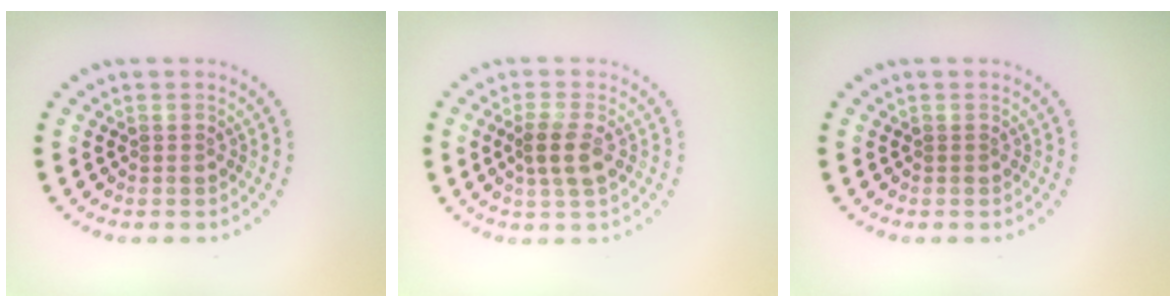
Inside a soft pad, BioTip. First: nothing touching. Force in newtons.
{"total": 2.9, "press": 2.7, "slide": 1.1}
{"total": 0.0}